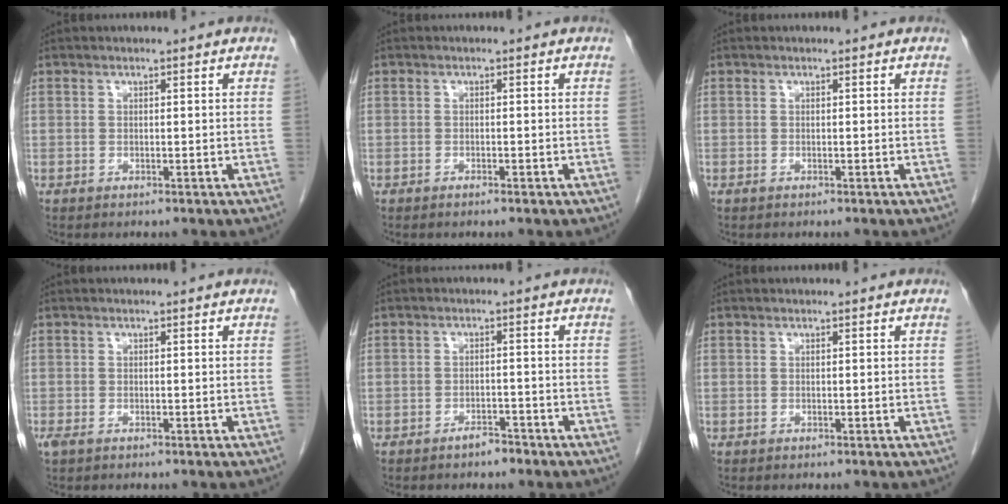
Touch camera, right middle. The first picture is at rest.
{"total": 0.9, "force": [-0.6, 0.2, 0.6], "torque": [-0.015, -0.001, -0.007]}
{"total": 0.0}
{"total": 1.7, "force": [-0.9, 0.8, 1.1], "torque": [-0.027, -0.004, -0.012]}
{"total": 2.1, "force": [-1.8, 0.7, 0.9], "torque": [-0.014, 0.003, -0.027]}
{"total": 0.0}